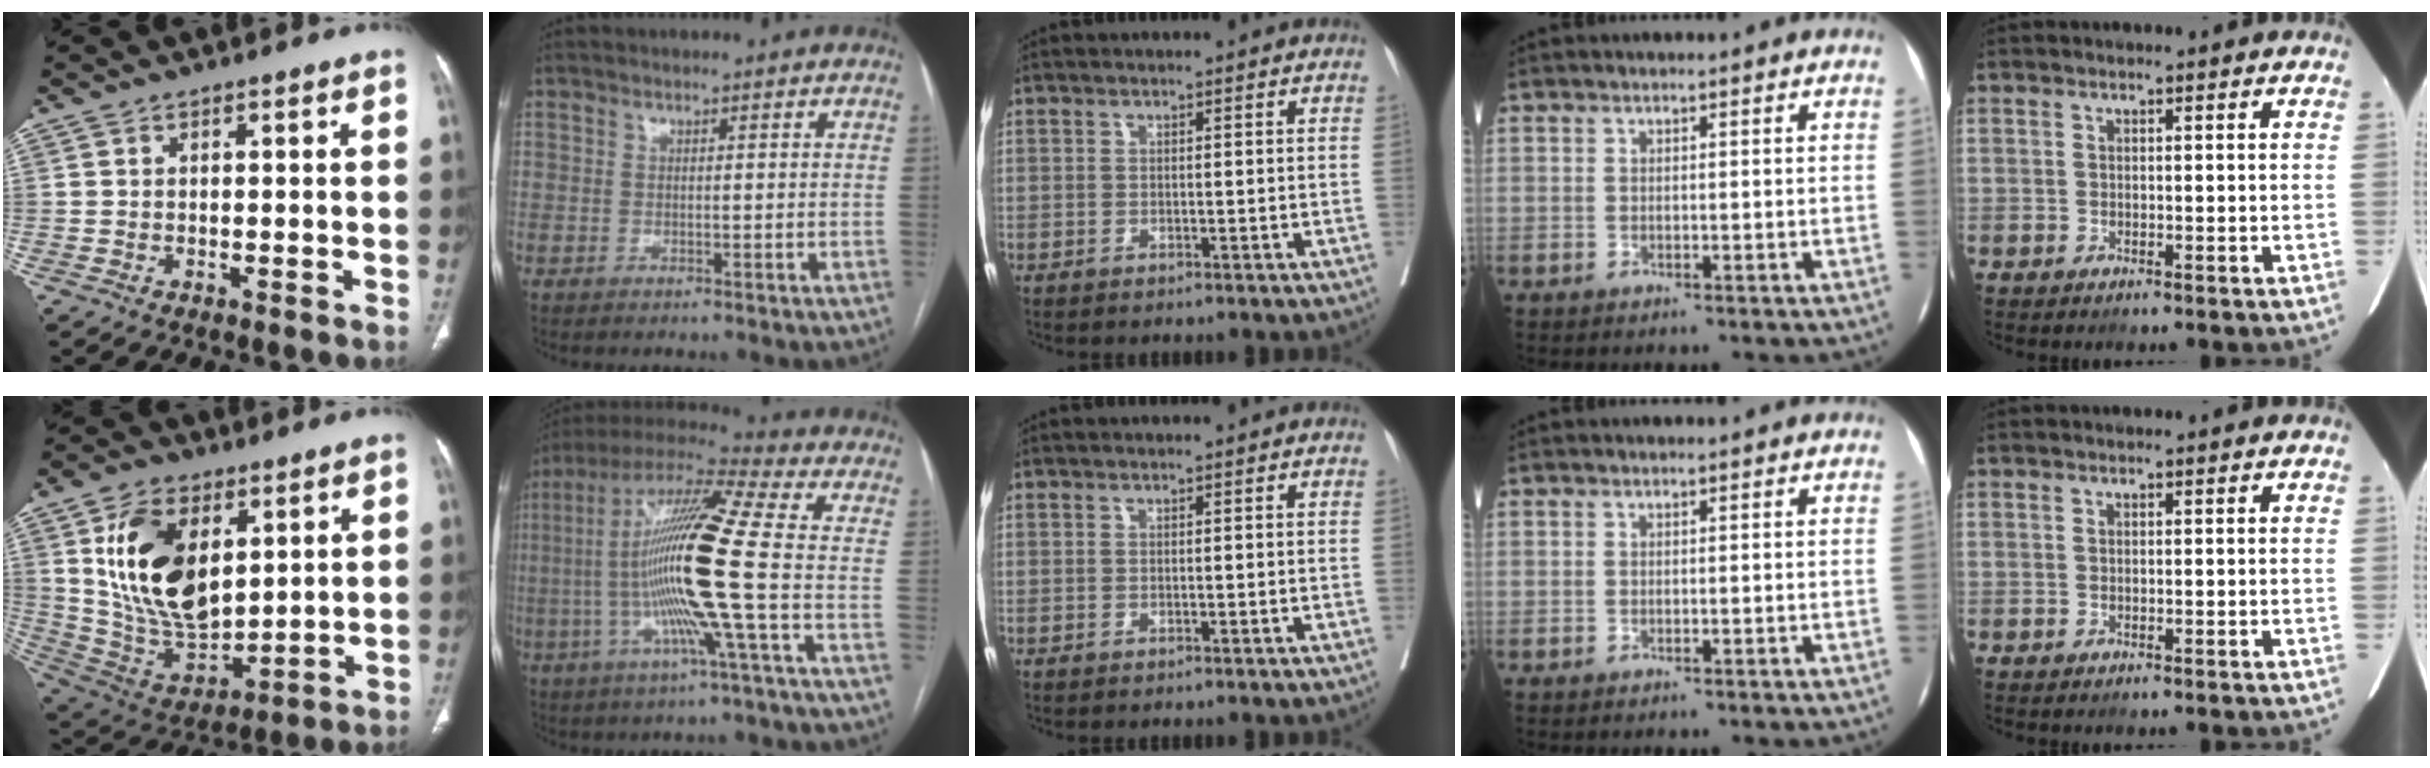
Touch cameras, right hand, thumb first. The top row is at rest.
{"thumb": {"total": 19.3, "force": [6.0, 11.4, 14.3], "torque": [-0.232, -0.030, 0.128]}, "index": {"total": 18.3, "force": [-2.6, -0.9, 18.1], "torque": [-0.349, 0.000, -0.067]}}